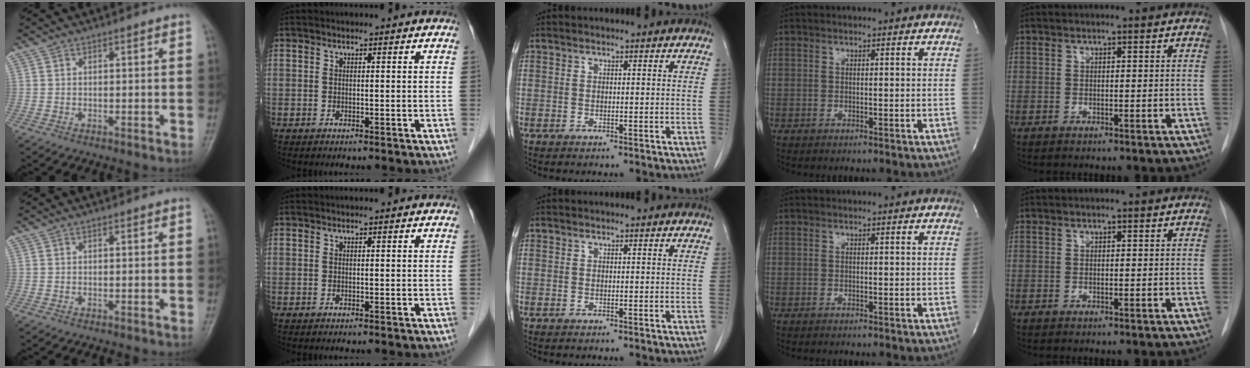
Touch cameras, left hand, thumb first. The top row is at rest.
{}